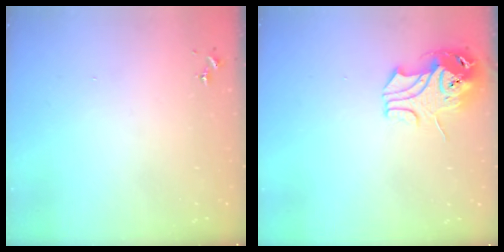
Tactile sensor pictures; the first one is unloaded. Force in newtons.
{"total": 10.1, "press": 10.0, "slide": 1.3}